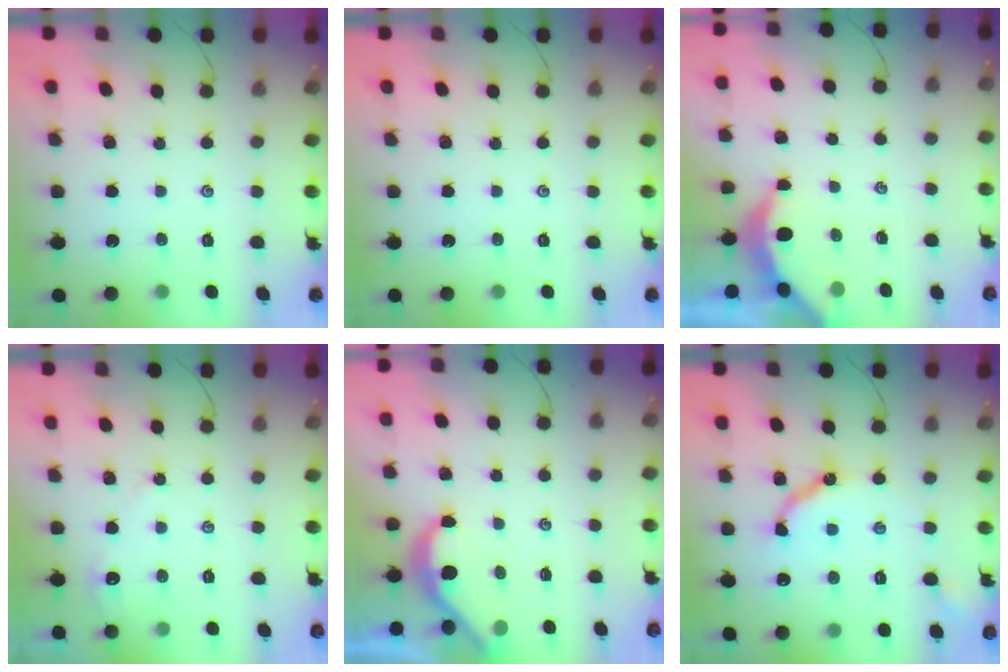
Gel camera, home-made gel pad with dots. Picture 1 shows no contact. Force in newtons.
{"total": 0.0}
{"total": 3.8, "press": 3.7, "slide": 0.5}
{"total": 2.2, "press": 2.2, "slide": 0.3}
{"total": 4.2, "press": 4.2, "slide": 0.5}
{"total": 9.5, "press": 9.5, "slide": 0.8}